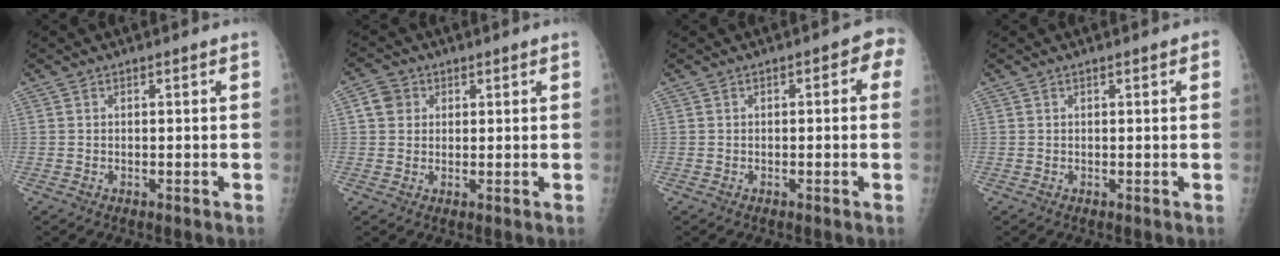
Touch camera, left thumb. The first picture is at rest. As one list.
[{"total": 3.7, "force": [1.4, 3.1, 1.3], "torque": [-0.008, -0.001, 0.022]}, {"total": 4.6, "force": [1.0, 1.9, 4.0], "torque": [-0.027, 0.012, 0.002]}, {"total": 1.3, "force": [0.8, 0.4, 1.0], "torque": [-0.011, 0.000, 0.009]}]